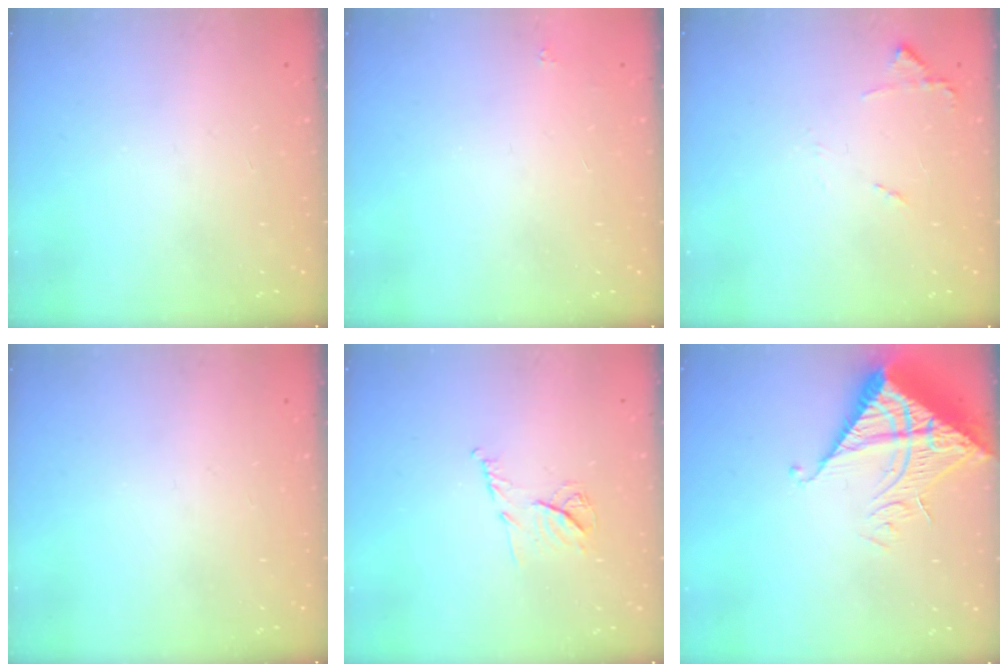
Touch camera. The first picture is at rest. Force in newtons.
{"total": 1.6, "press": 1.5, "slide": 0.2}
{"total": 7.8, "press": 7.7, "slide": 0.7}
{"total": 0.0}
{"total": 7.9, "press": 7.9, "slide": 0.3}
{"total": 11.5, "press": 11.5, "slide": 1.2}